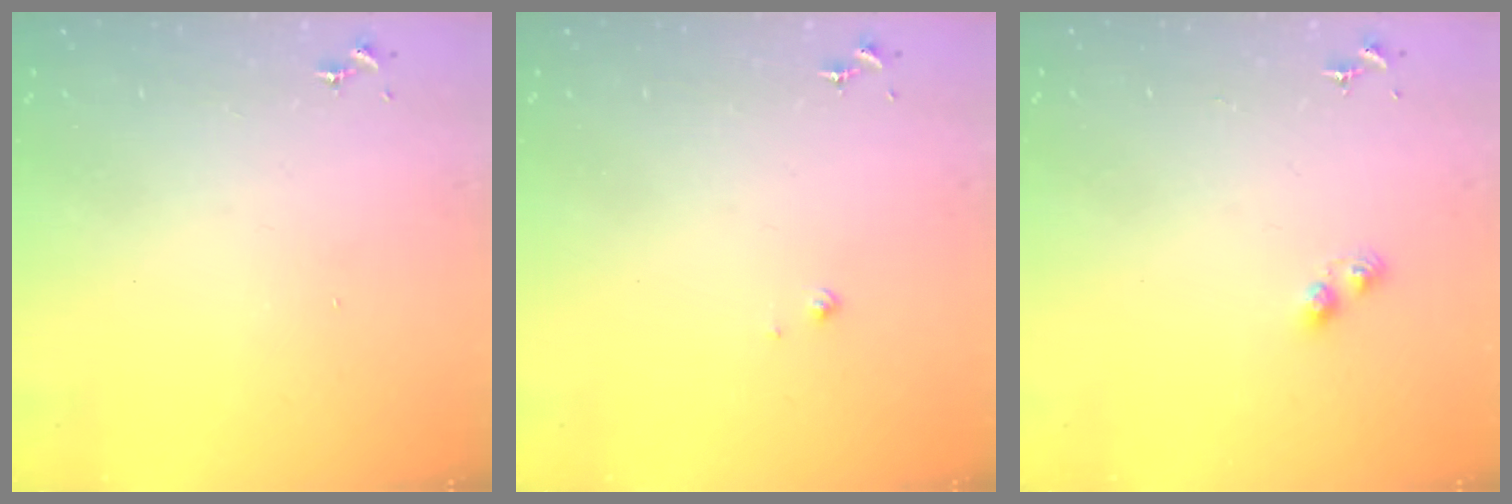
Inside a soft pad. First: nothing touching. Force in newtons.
{"total": 2.1, "press": 2.1, "slide": 0.2}
{"total": 3.3, "press": 3.3, "slide": 0.2}